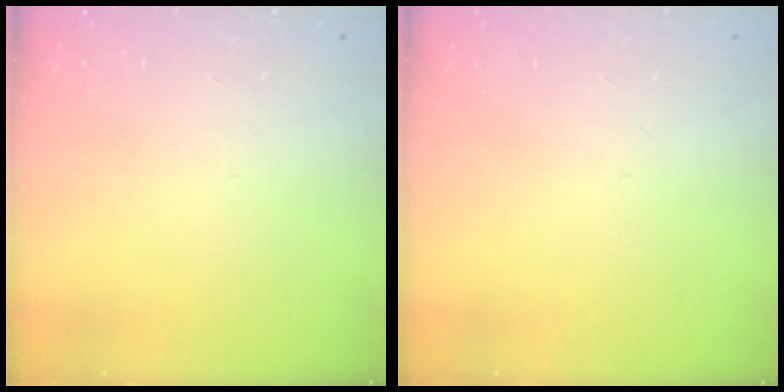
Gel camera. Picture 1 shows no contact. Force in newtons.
{"total": 0.0}